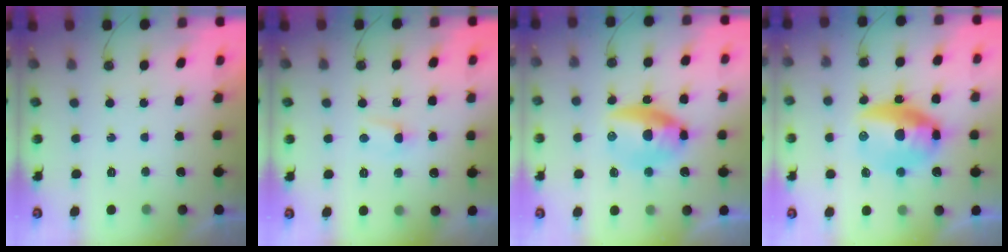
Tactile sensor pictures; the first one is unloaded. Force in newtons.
{"total": 2.6, "press": 2.6, "slide": 0.3}
{"total": 11.4, "press": 11.4, "slide": 0.6}
{"total": 18.0, "press": 15.9, "slide": 8.4}